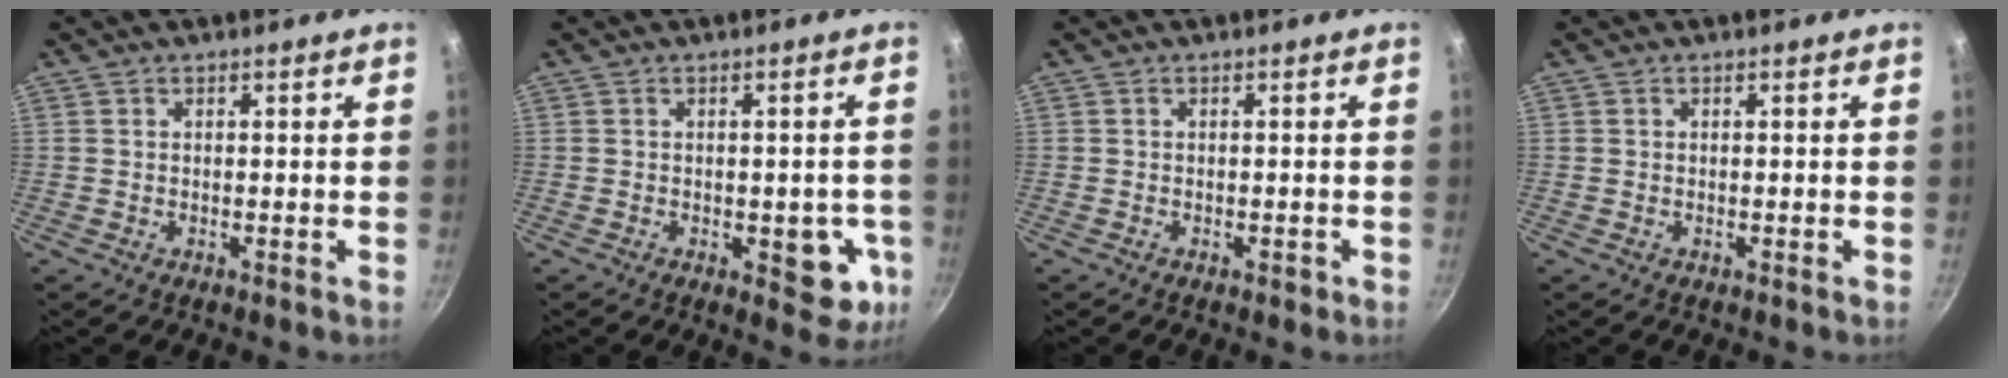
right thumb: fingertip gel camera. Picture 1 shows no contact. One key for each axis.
{"total": 8.1, "fx": -2.1, "fy": 4.2, "fz": 6.6, "tx": -0.040, "ty": 0.001, "tz": -0.024}
{"total": 1.2, "fx": -0.6, "fy": 0.6, "fz": 0.8, "tx": -0.009, "ty": 0.006, "tz": -0.006}
{"total": 0.0}